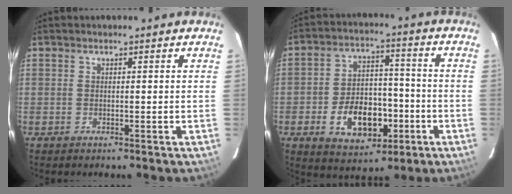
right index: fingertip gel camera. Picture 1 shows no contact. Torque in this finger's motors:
{"motor_torque": [1.14, -1.00, 0.32, 0.08]}